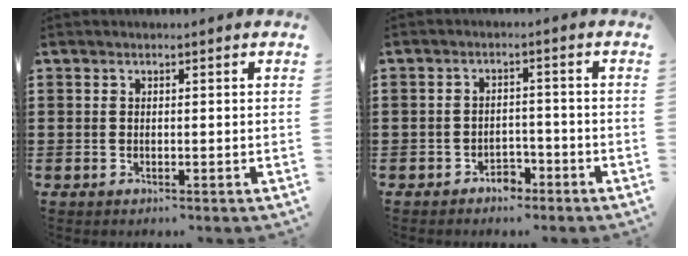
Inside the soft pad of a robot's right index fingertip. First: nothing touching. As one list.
[{"total": 2.6, "force": [-2.3, 1.1, 0.6], "torque": [-0.018, 0.002, -0.047]}]